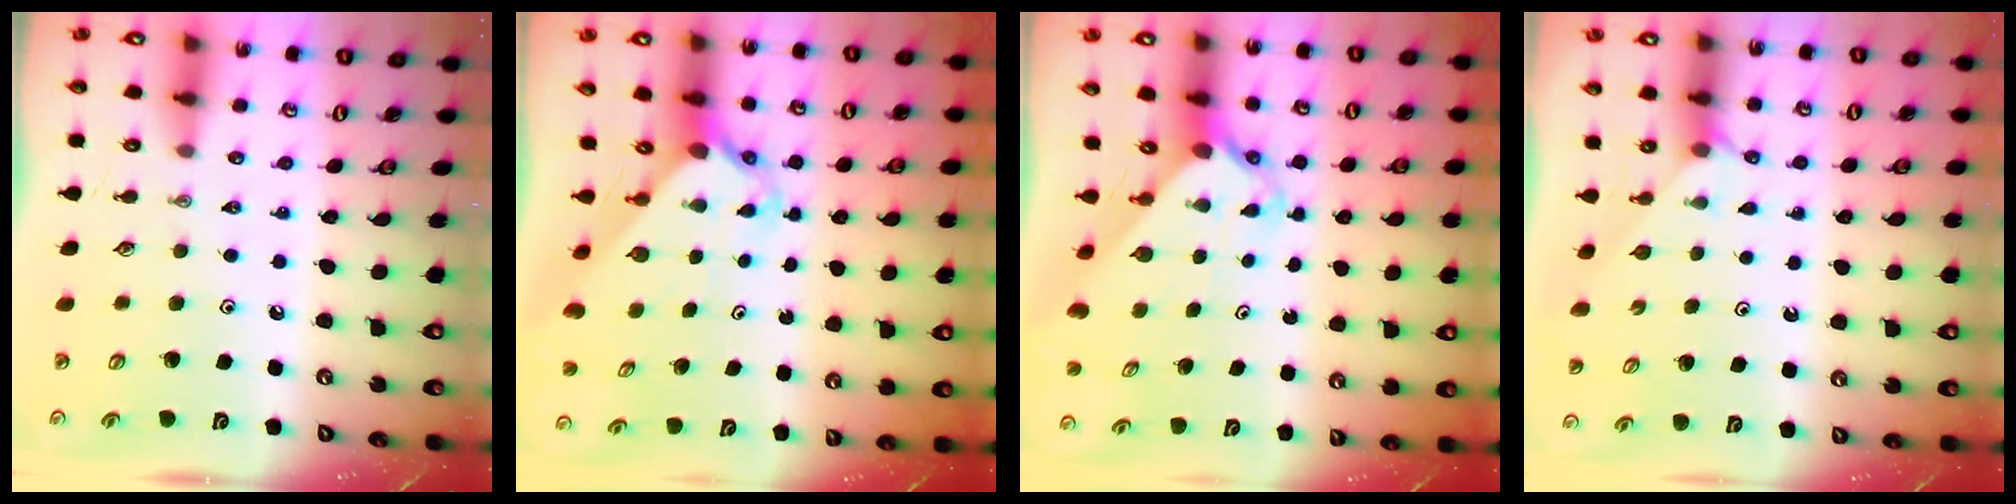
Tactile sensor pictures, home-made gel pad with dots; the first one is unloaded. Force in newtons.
{"total": 2.5, "press": 2.5, "slide": 0.2}
{"total": 2.3, "press": 2.3, "slide": 0.2}
{"total": 2.7, "press": 2.7, "slide": 0.3}